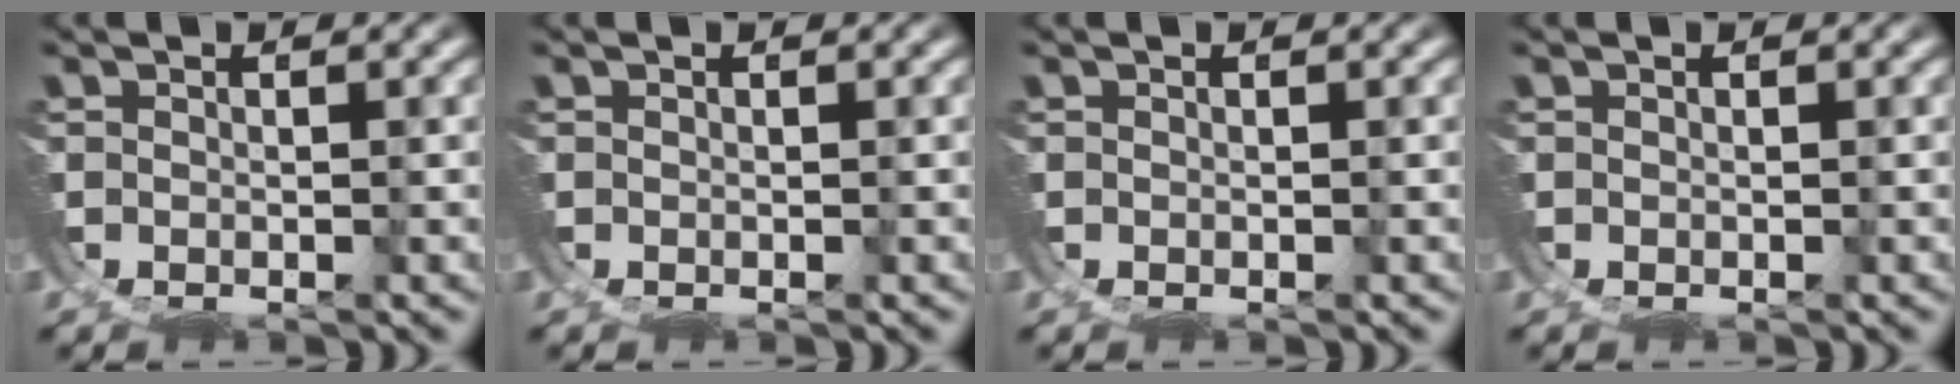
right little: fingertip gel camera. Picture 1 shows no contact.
{"total": 0.0}
{"total": 0.0}
{"total": 0.0}